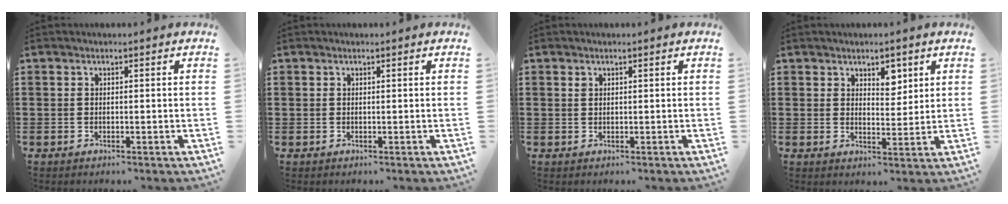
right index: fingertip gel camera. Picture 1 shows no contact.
{"total": 0.7, "force": [0.3, 0.6, 0.0], "torque": [-0.002, 0.002, 0.006]}
{"total": 0.7, "force": [0.4, 0.5, 0.4], "torque": [-0.009, 0.002, 0.008]}
{"total": 3.7, "force": [2.5, 2.2, 1.5], "torque": [-0.021, 0.006, 0.043]}